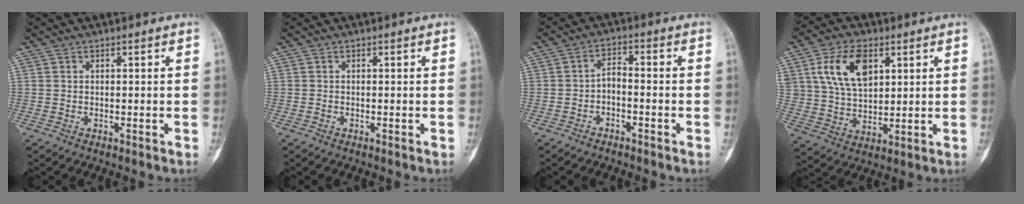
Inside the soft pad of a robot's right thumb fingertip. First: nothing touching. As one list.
[{"total": 0.0}, {"total": 3.2, "force": [-1.6, 1.5, 2.4], "torque": [-0.036, 0.029, -0.033]}, {"total": 11.9, "force": [4.6, 7.2, 8.3], "torque": [-0.138, -0.010, 0.093]}]